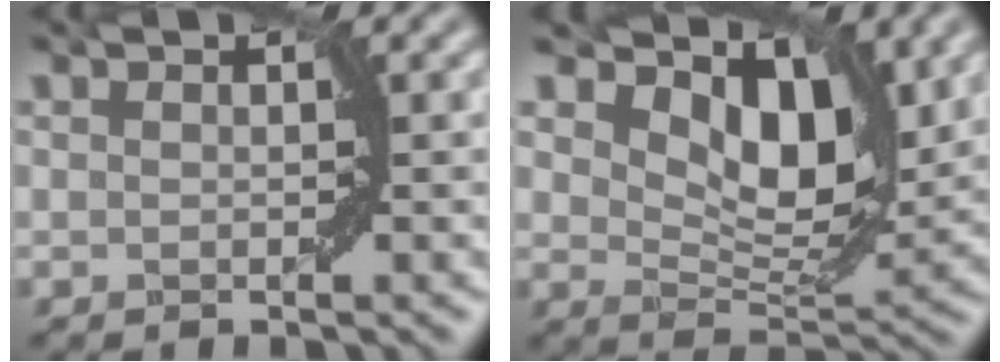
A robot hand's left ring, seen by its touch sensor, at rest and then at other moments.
{"total": 8.1, "force": [4.0, 4.3, 5.6], "torque": [-0.090, -0.008, 0.065]}